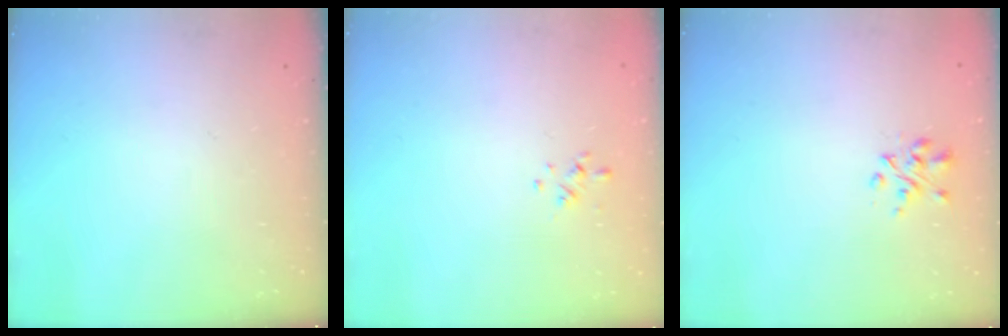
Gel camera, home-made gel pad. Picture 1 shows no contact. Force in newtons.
{"total": 0.6, "press": 0.4, "slide": 0.5}
{"total": 2.9, "press": 2.9, "slide": 0.4}